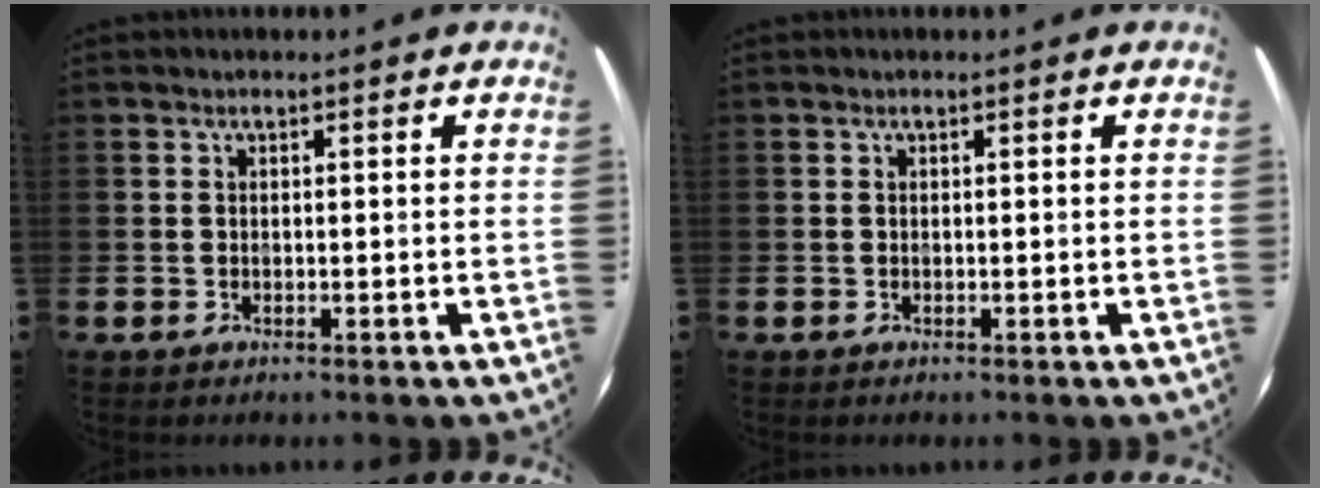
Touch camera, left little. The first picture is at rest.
{"total": 0.0}